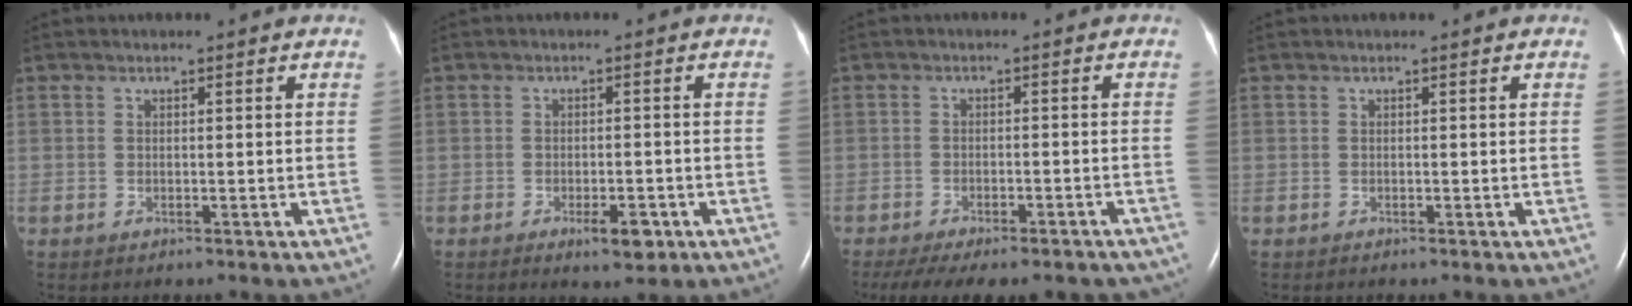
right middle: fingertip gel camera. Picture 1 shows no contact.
{"total": 3.7, "force": [-1.9, 1.2, 2.9], "torque": [-0.043, -0.002, -0.020]}
{"total": 16.4, "force": [-12.9, 5.8, 8.3], "torque": [-0.152, -0.011, -0.160]}
{"total": 0.0}